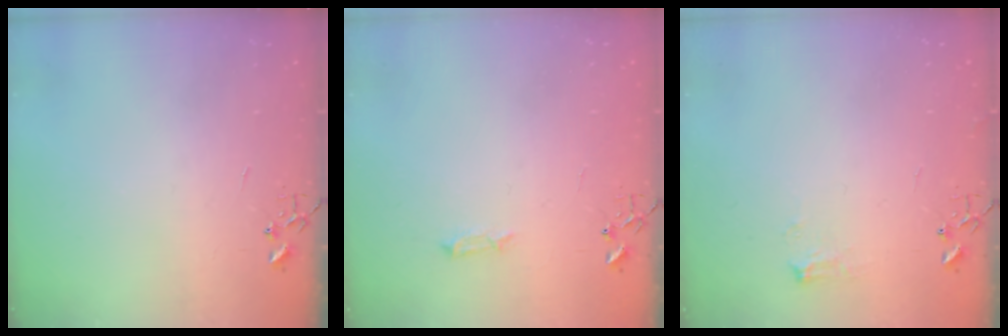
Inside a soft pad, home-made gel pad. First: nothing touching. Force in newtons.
{"total": 4.0, "press": 4.0, "slide": 0.6}
{"total": 6.8, "press": 6.8, "slide": 0.8}